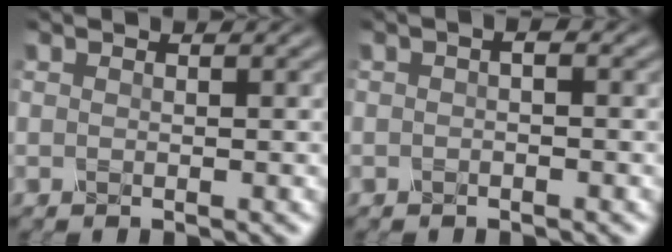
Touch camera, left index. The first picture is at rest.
{"total": 2.4, "force": [0.7, 1.3, 1.9], "torque": [-0.015, 0.027, -0.012]}